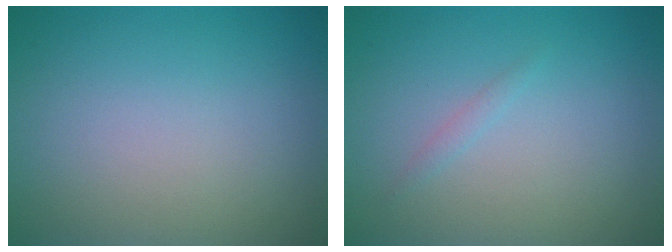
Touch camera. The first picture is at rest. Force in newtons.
{"total": 0.6, "press": 0.6, "slide": 0.0}